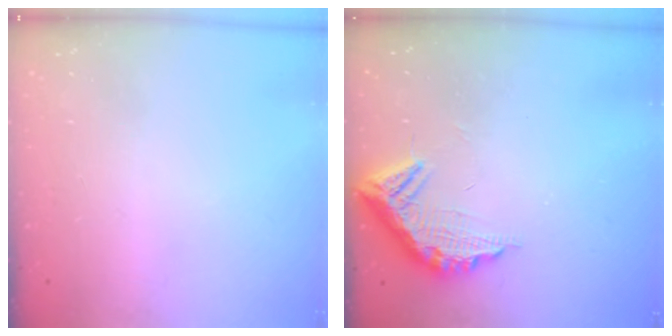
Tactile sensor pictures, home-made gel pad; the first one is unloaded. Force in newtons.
{"total": 11.5, "press": 11.4, "slide": 0.8}